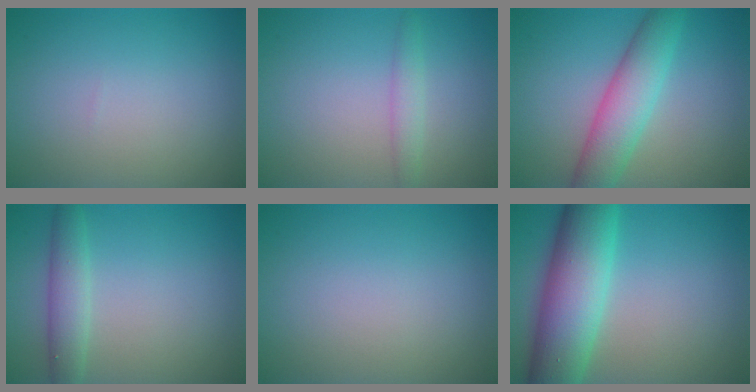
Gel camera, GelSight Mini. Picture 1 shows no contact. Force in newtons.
{"total": 1.6, "press": 1.6, "slide": 0.1}
{"total": 5.5, "press": 5.5, "slide": 0.1}
{"total": 2.8, "press": 2.8, "slide": 0.1}
{"total": 0.0}
{"total": 10.1, "press": 10.1, "slide": 0.2}